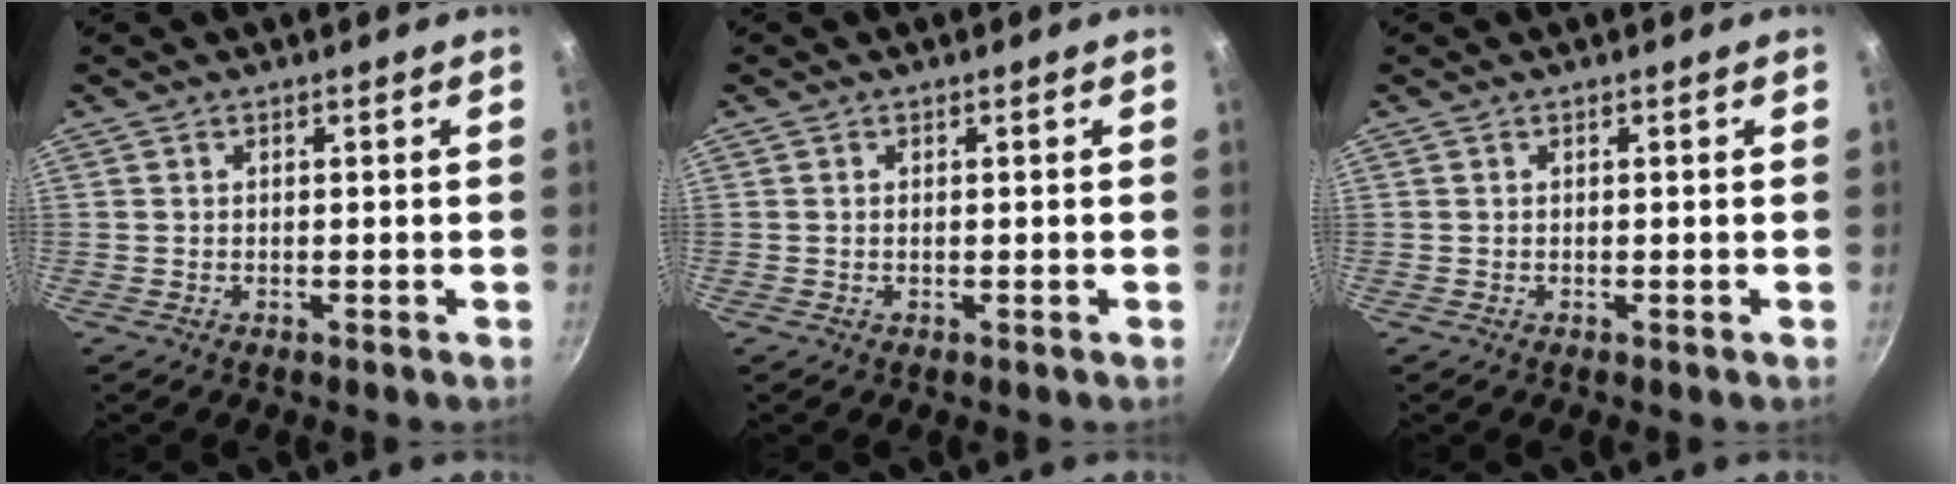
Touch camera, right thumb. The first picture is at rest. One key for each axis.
{"total": 0.0}
{"total": 0.0}